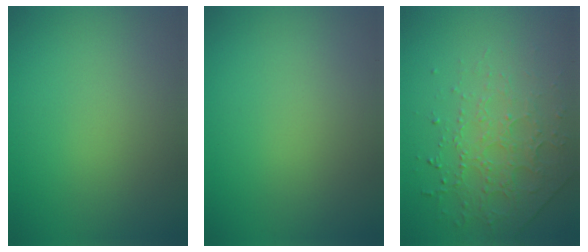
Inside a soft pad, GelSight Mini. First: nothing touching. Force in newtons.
{"total": 0.0}
{"total": 4.3, "press": 3.1, "slide": 3.0}